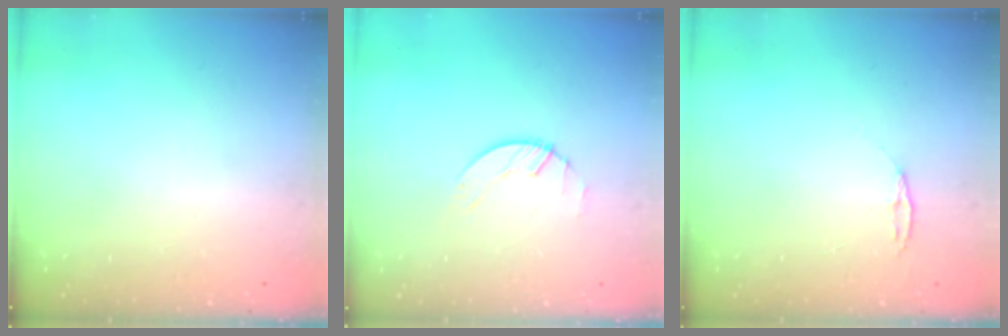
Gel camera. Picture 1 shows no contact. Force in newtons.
{"total": 0.8, "press": 0.8, "slide": 0.2}
{"total": 4.1, "press": 4.1, "slide": 0.5}